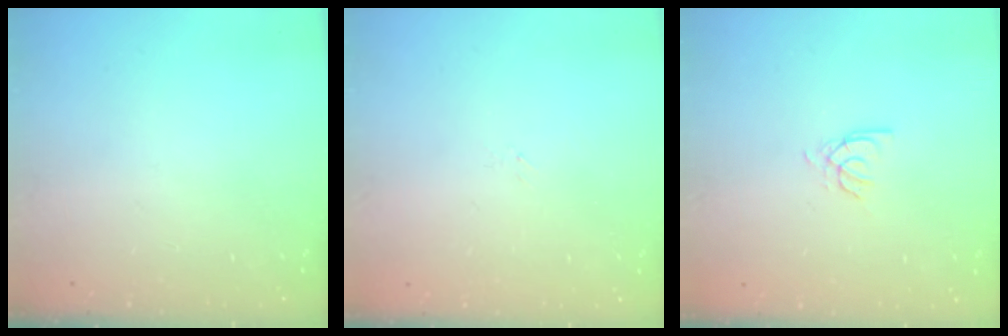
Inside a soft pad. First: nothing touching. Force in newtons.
{"total": 1.5, "press": 1.4, "slide": 0.3}
{"total": 2.7, "press": 2.7, "slide": 0.2}